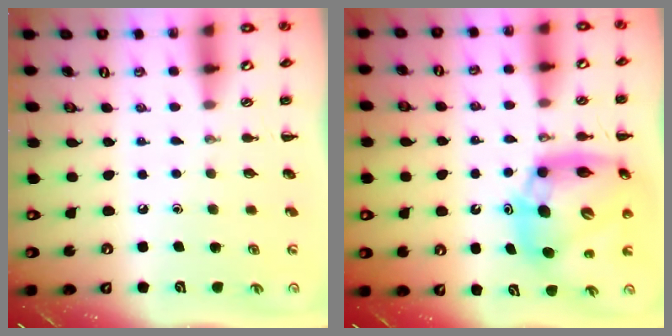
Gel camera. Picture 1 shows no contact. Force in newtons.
{"total": 15.5, "press": 14.8, "slide": 4.5}